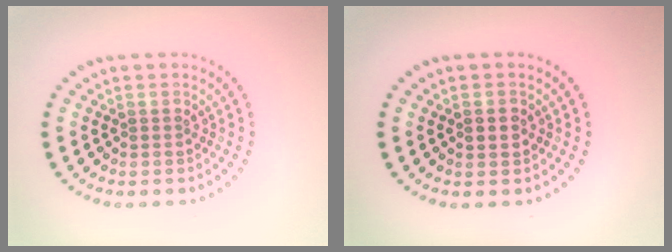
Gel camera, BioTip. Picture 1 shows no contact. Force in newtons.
{"total": 0.9, "press": 0.9, "slide": 0.0}